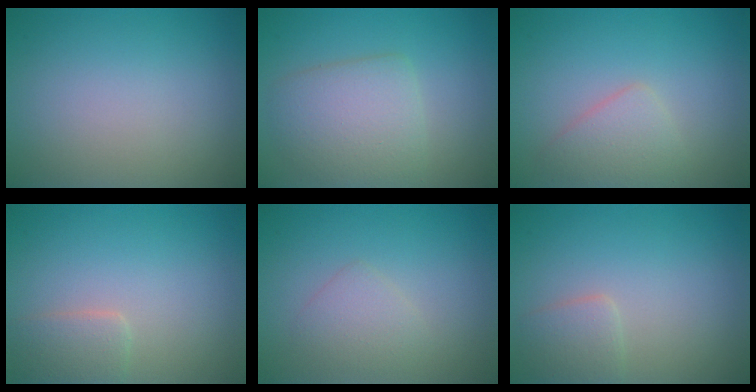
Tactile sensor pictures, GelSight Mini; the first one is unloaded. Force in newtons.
{"total": 4.3, "press": 4.3, "slide": 0.4}
{"total": 2.4, "press": 2.4, "slide": 0.2}
{"total": 2.1, "press": 2.1, "slide": 0.1}
{"total": 1.8, "press": 1.8, "slide": 0.1}
{"total": 1.9, "press": 1.9, "slide": 0.1}